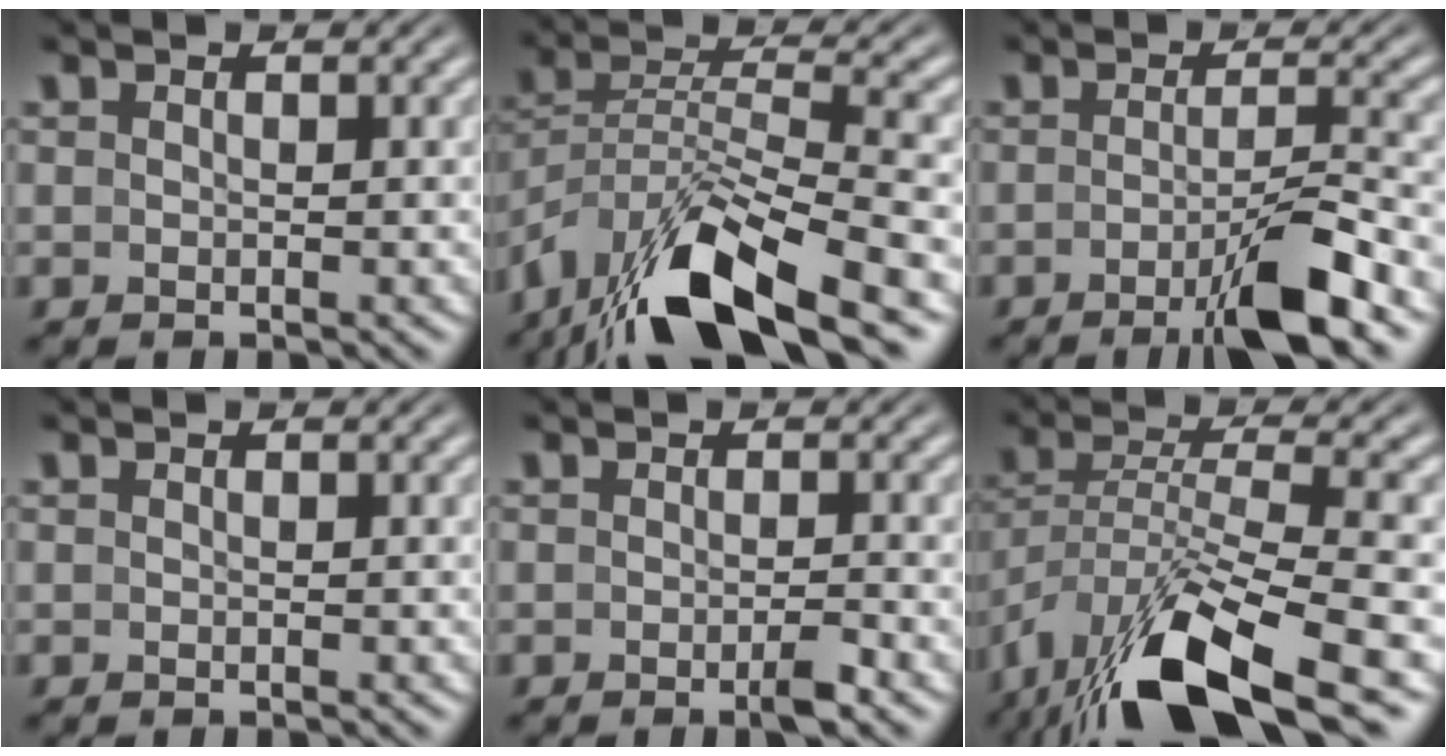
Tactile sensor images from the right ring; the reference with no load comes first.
{"total": 9.8, "force": [-4.7, 5.2, 6.8], "torque": [-0.147, -0.031, -0.067]}
{"total": 4.9, "force": [-2.7, -0.2, 4.1], "torque": [-0.061, -0.007, -0.047]}
{"total": 0.0}
{"total": 1.4, "force": [-1.0, -0.2, 1.0], "torque": [-0.016, 0.001, -0.021]}
{"total": 8.6, "force": [-4.5, 3.2, 6.6], "torque": [-0.133, -0.028, -0.052]}